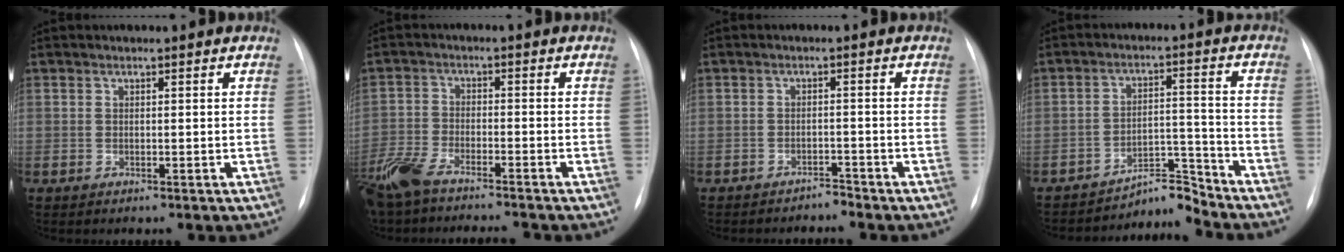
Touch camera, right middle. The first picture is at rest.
{"total": 10.5, "force": [-8.8, 2.0, 5.5], "torque": [-0.112, -0.019, -0.155]}
{"total": 1.7, "force": [-1.7, 0.0, -0.4], "torque": [0.014, -0.005, -0.025]}
{"total": 5.6, "force": [-5.5, -0.2, -0.6], "torque": [0.013, 0.035, -0.084]}